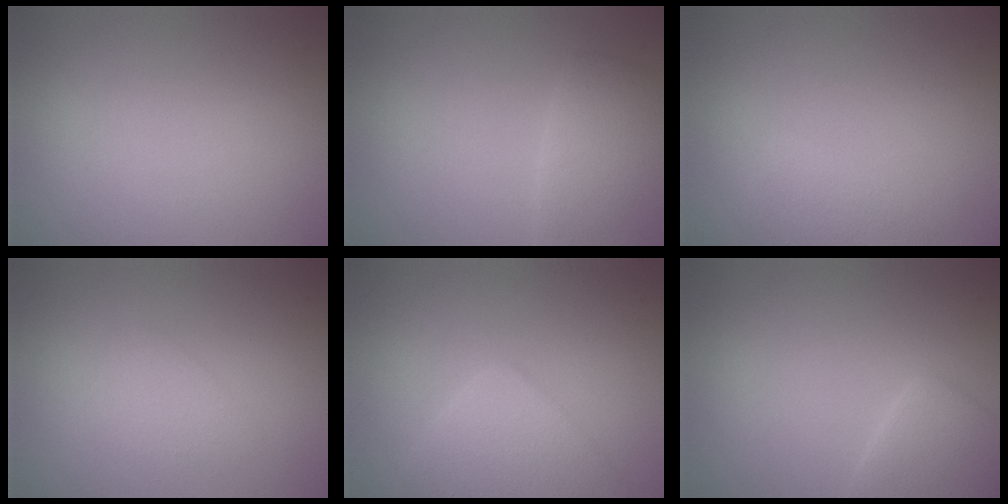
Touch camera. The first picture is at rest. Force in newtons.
{"total": 2.9, "press": 2.9, "slide": 0.1}
{"total": 1.7, "press": 1.7, "slide": 0.1}
{"total": 1.4, "press": 1.4, "slide": 0.0}
{"total": 4.4, "press": 4.4, "slide": 0.2}
{"total": 2.5, "press": 2.5, "slide": 0.2}